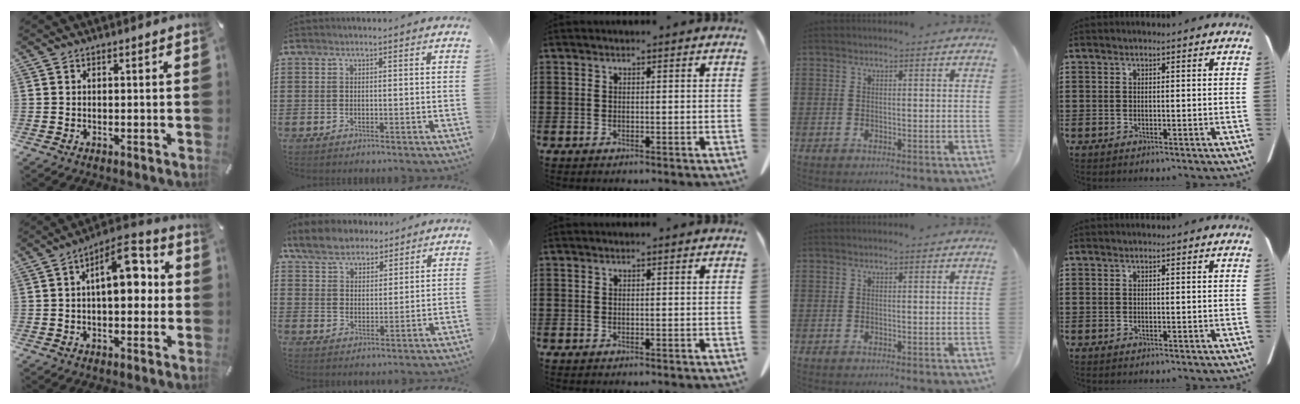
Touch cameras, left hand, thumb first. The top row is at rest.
{"thumb": {"total": 11.9, "force": [1.7, 6.1, 10.1], "torque": [-0.135, -0.009, 0.027]}, "index": {"total": 6.7, "force": [5.6, 3.0, 2.0], "torque": [-0.063, -0.002, 0.107]}}